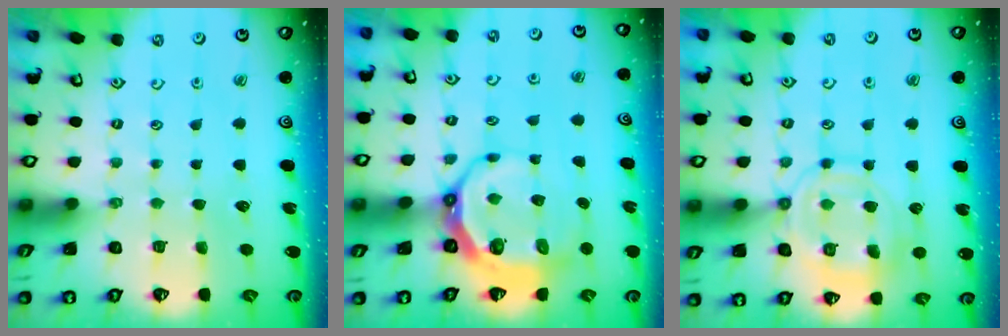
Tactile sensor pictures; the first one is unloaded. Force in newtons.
{"total": 10.3, "press": 9.6, "slide": 3.9}
{"total": 14.2, "press": 14.1, "slide": 1.3}